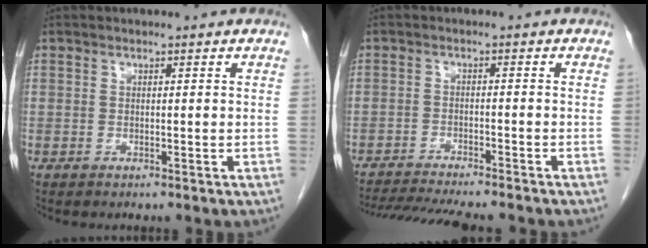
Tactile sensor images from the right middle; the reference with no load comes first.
{"total": 13.7, "force": [-12.3, 1.0, 5.9], "torque": [-0.093, -0.019, -0.177]}